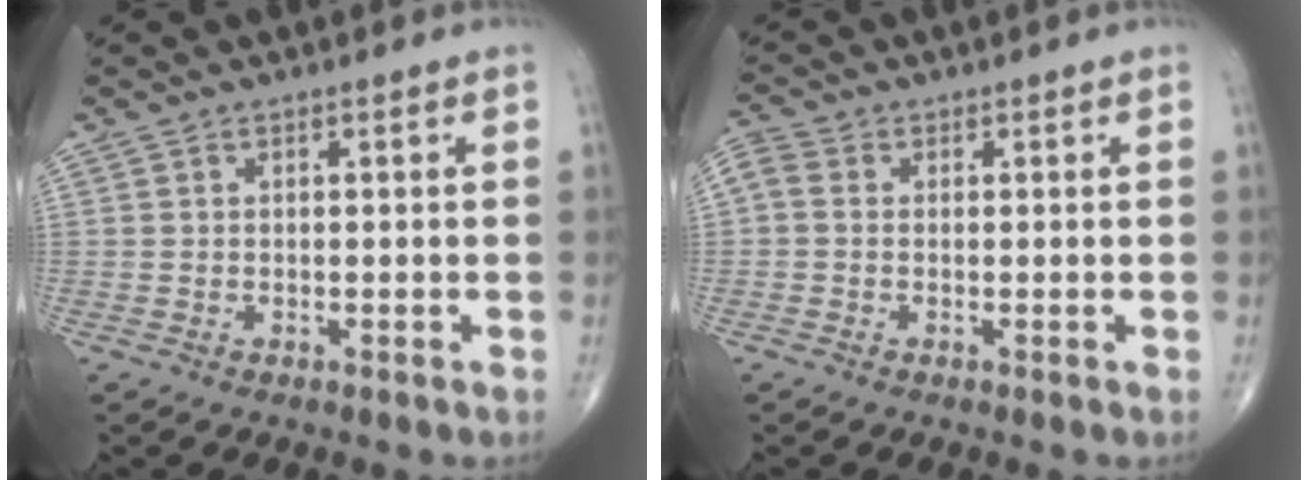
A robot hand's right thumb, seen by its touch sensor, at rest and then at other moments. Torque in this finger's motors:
{"motor_torque": [-0.30, 0.30, 0.40, 0.00, 0.11]}